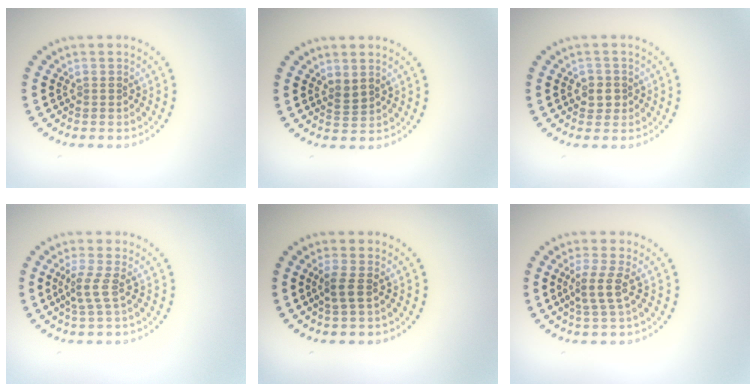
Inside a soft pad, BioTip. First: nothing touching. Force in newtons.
{"total": 1.2, "press": 1.0, "slide": 0.7}
{"total": 1.7, "press": 1.5, "slide": 0.7}
{"total": 1.9, "press": 1.3, "slide": 1.5}
{"total": 1.5, "press": 1.3, "slide": 0.8}
{"total": 2.2, "press": 1.7, "slide": 1.5}